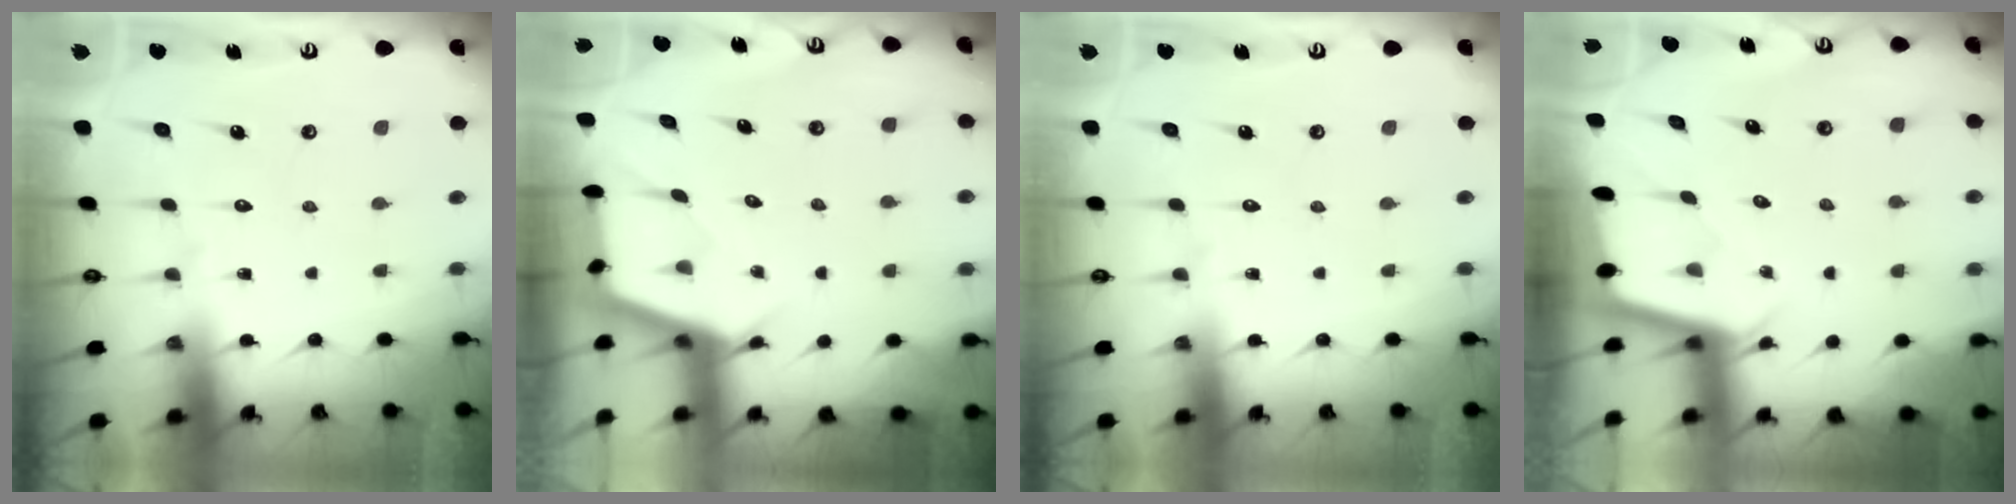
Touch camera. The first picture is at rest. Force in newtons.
{"total": 2.6, "press": 2.6, "slide": 0.3}
{"total": 0.0}
{"total": 2.0, "press": 2.0, "slide": 0.2}